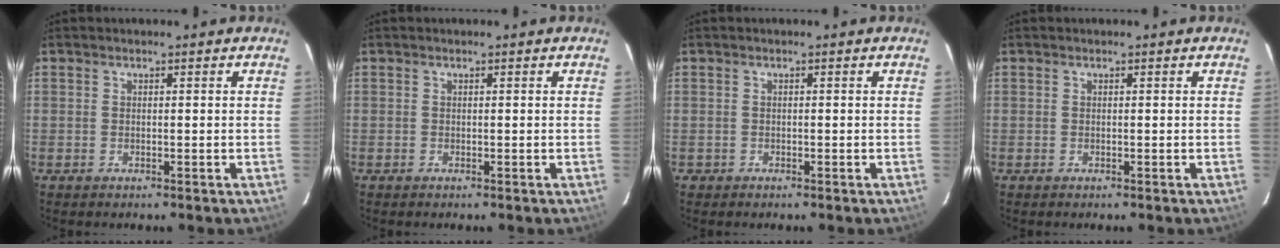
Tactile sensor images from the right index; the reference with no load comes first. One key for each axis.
{"total": 0.0}
{"total": 0.9, "fx": -0.4, "fy": 0.8, "fz": -0.1, "tx": -0.001, "ty": 0.004, "tz": -0.006}
{"total": 0.0}